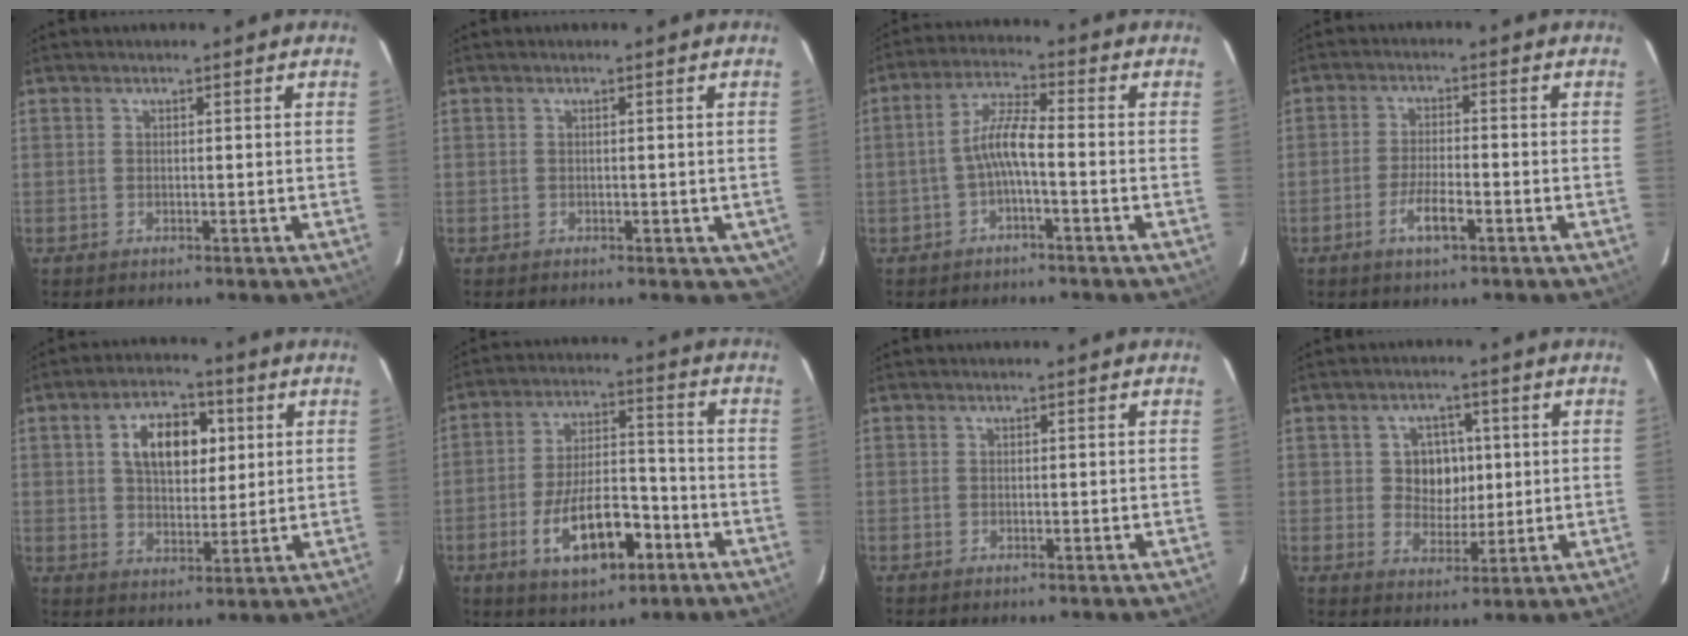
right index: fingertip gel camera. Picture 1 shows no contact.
{"total": 2.4, "force": [-0.5, 2.0, 1.4], "torque": [-0.005, 0.004, 0.001]}
{"total": 5.5, "force": [-1.9, 0.7, 5.1], "torque": [-0.112, 0.015, -0.035]}
{"total": 5.4, "force": [-2.9, 1.3, 4.4], "torque": [-0.093, -0.004, -0.052]}
{"total": 10.4, "force": [2.9, 6.2, 7.9], "torque": [-0.132, 0.026, 0.053]}
{"total": 13.9, "force": [-6.3, 6.0, 10.8], "torque": [-0.204, 0.007, -0.092]}
{"total": 0.0}
{"total": 6.3, "force": [0.7, 5.6, 2.8], "torque": [-0.051, 0.012, 0.018]}